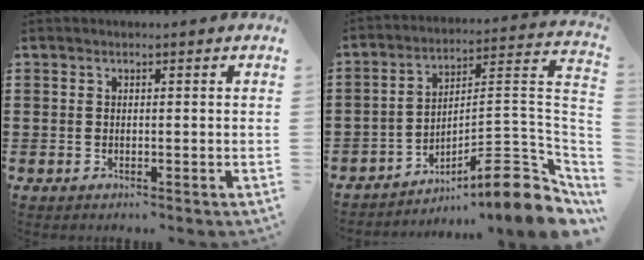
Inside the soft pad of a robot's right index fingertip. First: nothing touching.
{"total": 9.6, "force": [-6.6, 1.5, 6.8], "torque": [-0.091, -0.004, -0.128]}